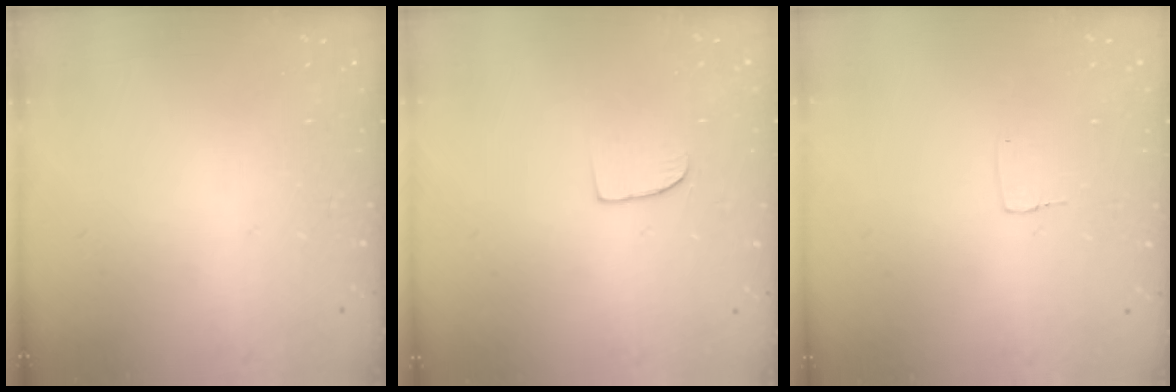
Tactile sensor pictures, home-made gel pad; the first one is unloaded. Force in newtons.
{"total": 6.4, "press": 6.3, "slide": 0.4}
{"total": 3.3, "press": 3.3, "slide": 0.1}